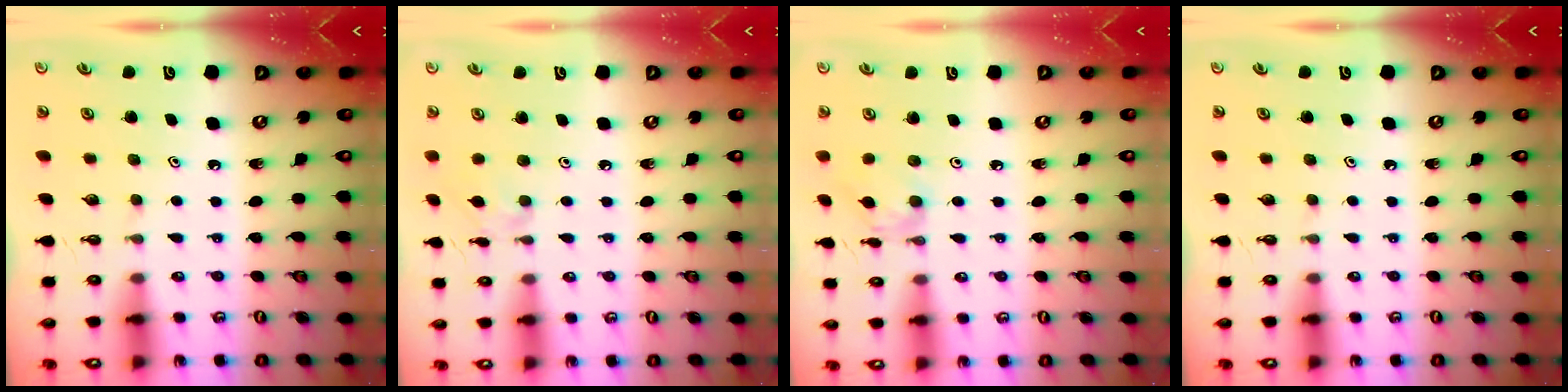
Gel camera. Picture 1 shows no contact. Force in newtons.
{"total": 1.9, "press": 1.9, "slide": 0.5}
{"total": 2.9, "press": 2.9, "slide": 0.2}
{"total": 0.0}